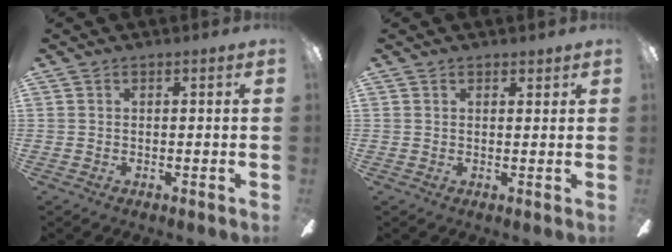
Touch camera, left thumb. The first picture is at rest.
{"total": 1.4, "force": [1.1, 0.8, 0.3], "torque": [0.003, -0.001, 0.019]}